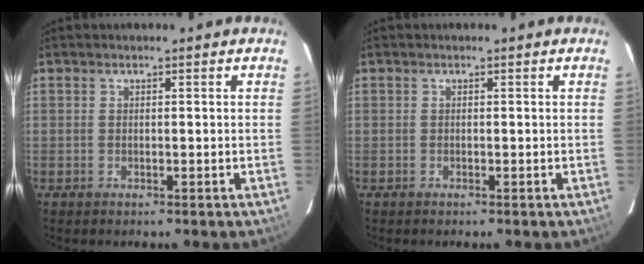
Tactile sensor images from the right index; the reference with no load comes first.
{"total": 0.0}